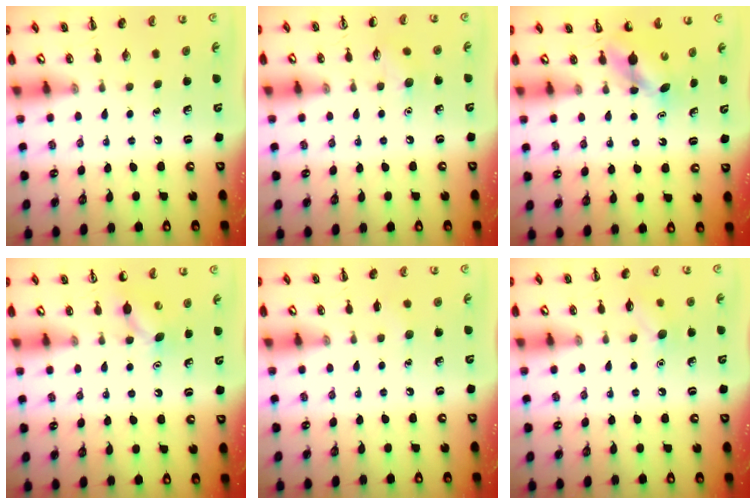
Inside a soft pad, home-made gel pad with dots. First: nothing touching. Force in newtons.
{"total": 5.6, "press": 5.3, "slide": 1.8}
{"total": 4.5, "press": 4.4, "slide": 0.5}
{"total": 6.7, "press": 6.4, "slide": 1.7}
{"total": 3.9, "press": 3.7, "slide": 1.1}
{"total": 8.3, "press": 8.1, "slide": 1.8}